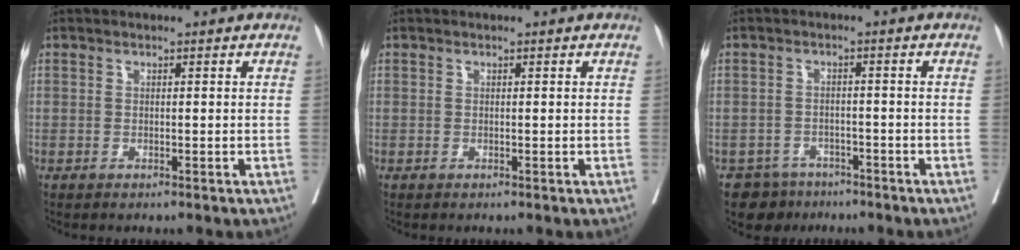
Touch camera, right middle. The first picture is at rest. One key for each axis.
{"total": 0.0}
{"total": 4.3, "fx": -3.3, "fy": 2.8, "fz": -0.3, "tx": 0.014, "ty": 0.006, "tz": -0.052}